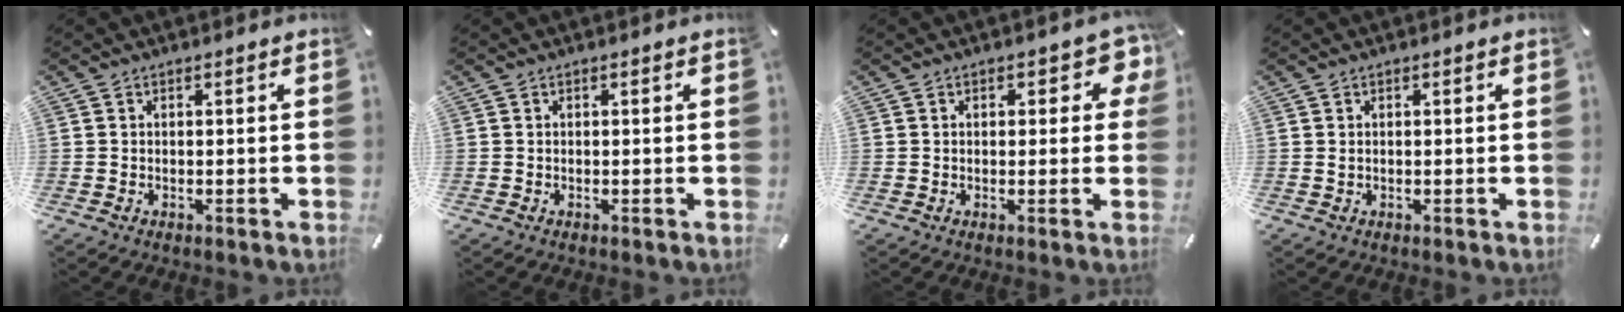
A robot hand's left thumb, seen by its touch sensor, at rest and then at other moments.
{"total": 0.0}
{"total": 5.3, "force": [1.8, 2.9, 4.1], "torque": [-0.043, -0.001, 0.023]}
{"total": 0.5, "force": [0.1, 0.4, 0.4], "torque": [-0.008, 0.001, 0.001]}